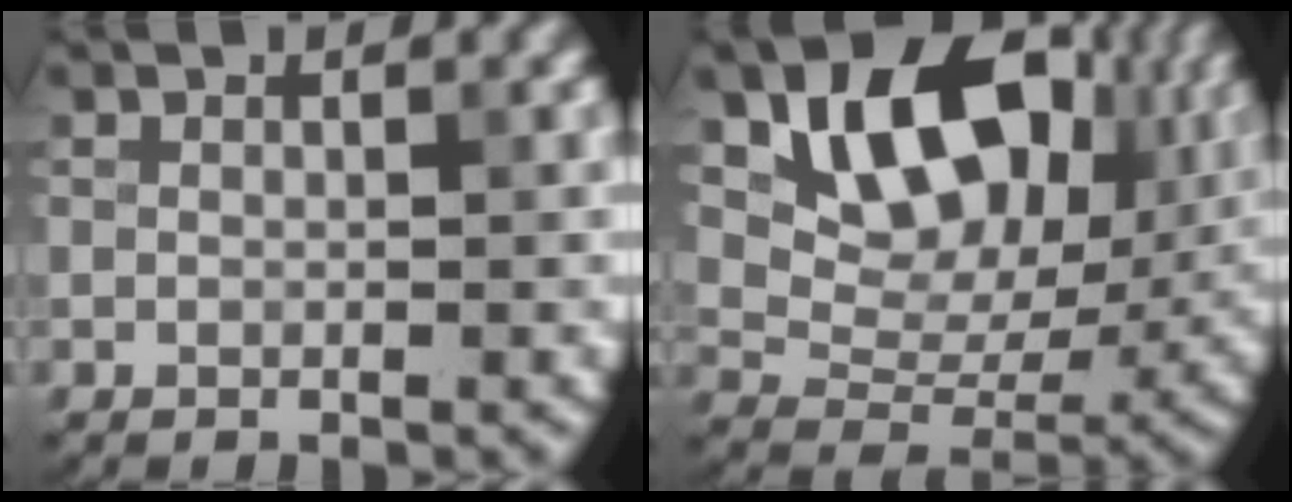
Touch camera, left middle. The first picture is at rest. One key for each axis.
{"total": 12.4, "fx": 4.8, "fy": 7.9, "fz": 8.3, "tx": -0.129, "ty": -0.005, "tz": 0.086}